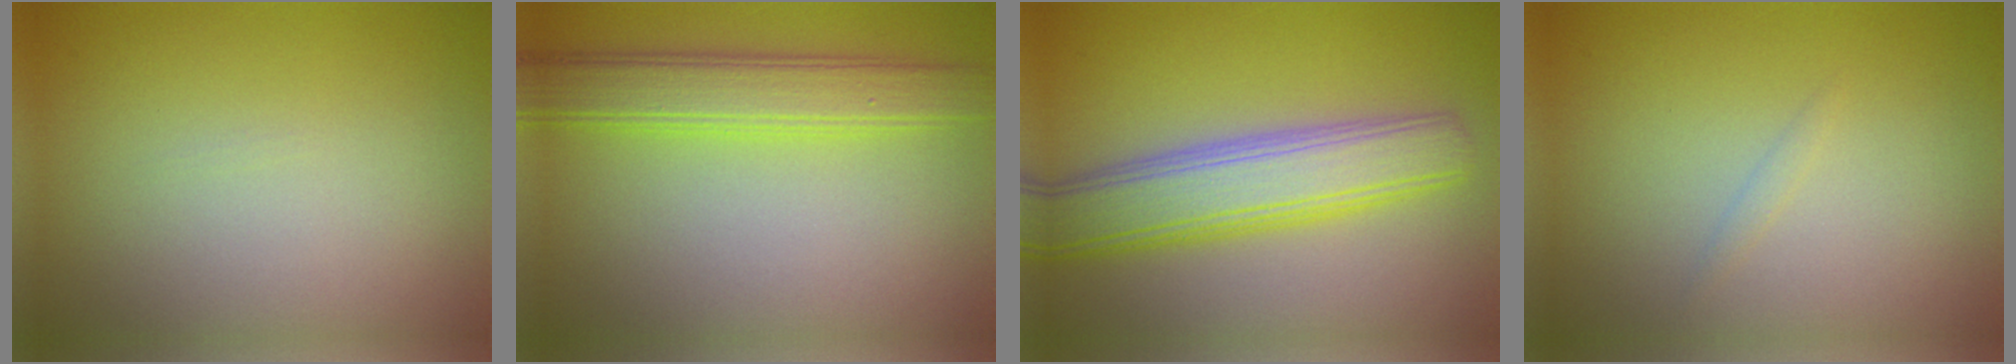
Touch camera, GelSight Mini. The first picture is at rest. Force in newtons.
{"total": 4.9, "press": 4.9, "slide": 0.1}
{"total": 6.9, "press": 6.9, "slide": 0.2}
{"total": 0.5, "press": 0.5, "slide": 0.0}